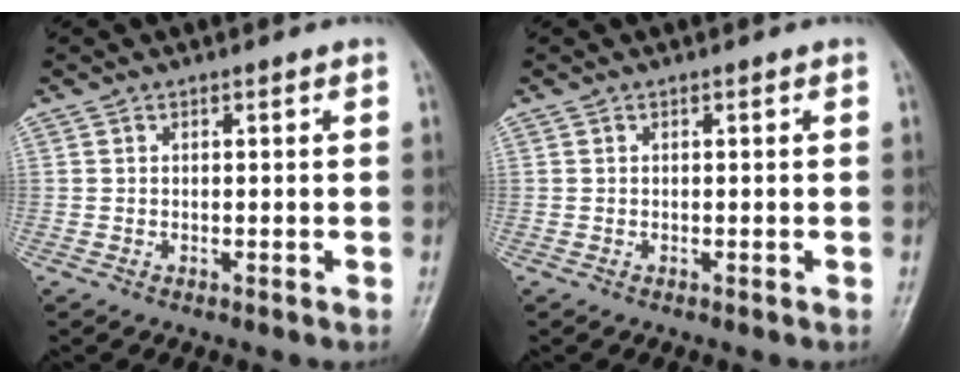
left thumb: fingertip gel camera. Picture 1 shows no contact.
{"total": 0.0}